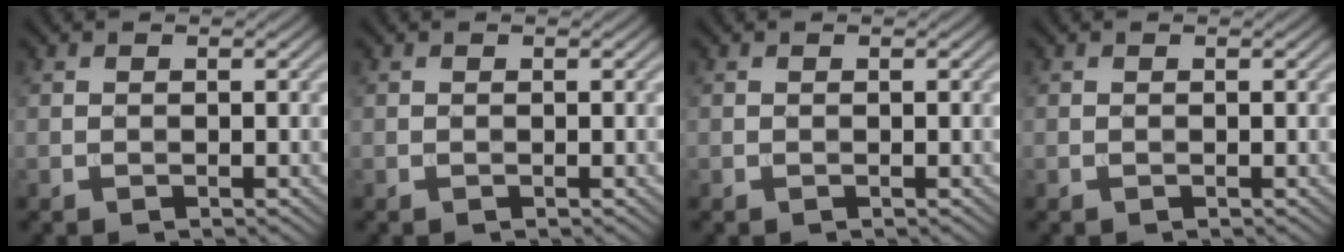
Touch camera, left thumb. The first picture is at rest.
{"total": 0.0}
{"total": 0.0}
{"total": 0.0}